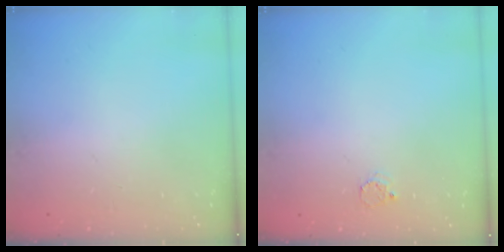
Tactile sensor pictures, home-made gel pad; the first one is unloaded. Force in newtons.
{"total": 2.3, "press": 2.3, "slide": 0.2}